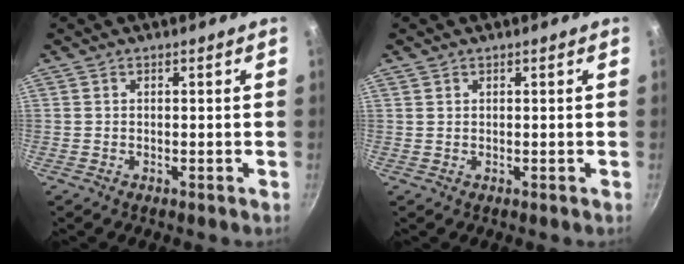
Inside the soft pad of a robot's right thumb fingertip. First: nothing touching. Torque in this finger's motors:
{"motor_torque": [-0.18, -0.03, -0.31, 0.10, -0.03]}